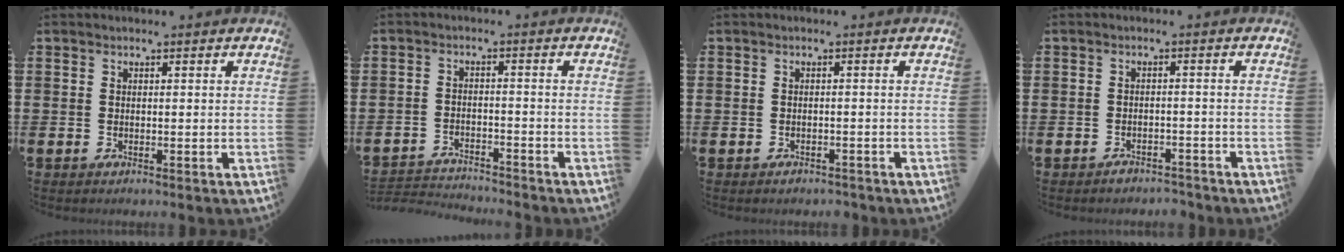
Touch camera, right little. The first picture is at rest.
{"total": 2.4, "force": [-2.4, 0.2, -0.1], "torque": [-0.006, 0.003, -0.054]}
{"total": 0.7, "force": [-0.6, 0.3, 0.1], "torque": [0.003, -0.005, -0.015]}
{"total": 1.6, "force": [-1.6, 0.3, -0.1], "torque": [-0.005, 0.004, -0.035]}